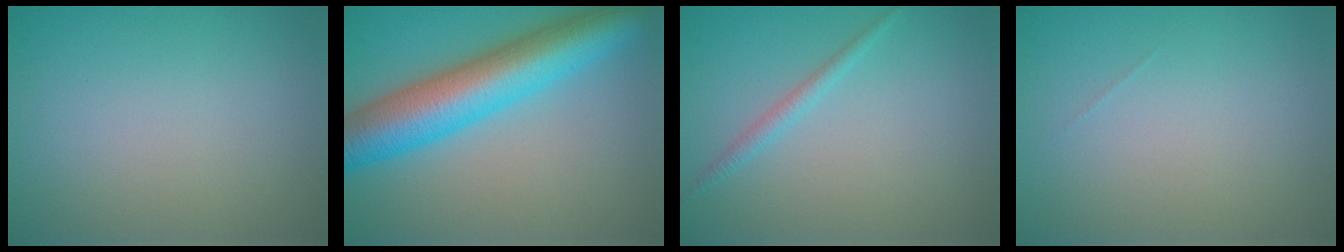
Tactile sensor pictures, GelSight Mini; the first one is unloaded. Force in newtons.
{"total": 9.5, "press": 9.5, "slide": 0.2}
{"total": 1.3, "press": 1.3, "slide": 0.1}
{"total": 0.0}